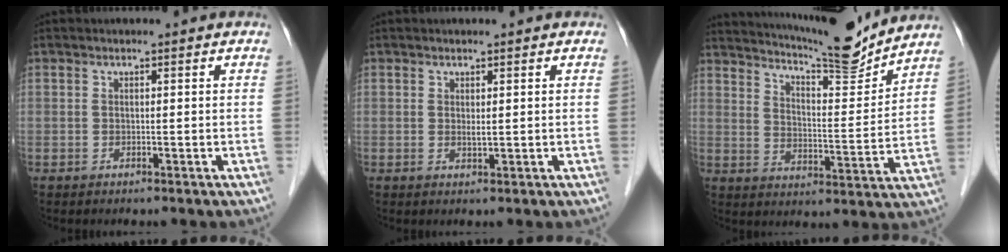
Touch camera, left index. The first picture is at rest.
{"total": 1.0, "force": [0.3, 0.1, 1.0], "torque": [-0.021, -0.001, 0.008]}
{"total": 14.9, "force": [13.9, 0.5, 5.5], "torque": [-0.099, -0.017, 0.203]}